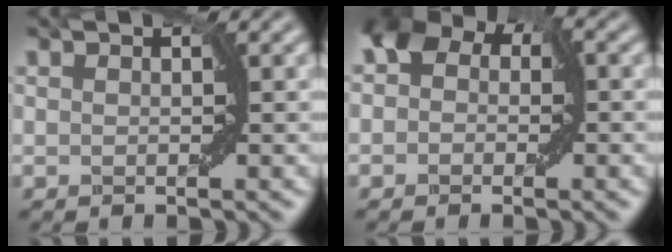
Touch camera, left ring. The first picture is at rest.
{"total": 3.9, "force": [0.5, 2.9, 2.6], "torque": [-0.027, 0.019, -0.007]}